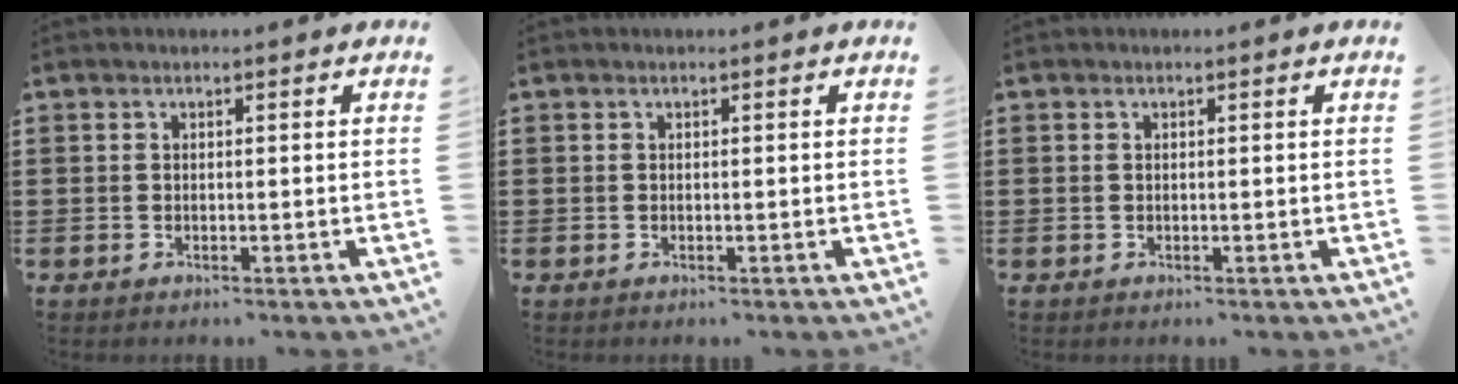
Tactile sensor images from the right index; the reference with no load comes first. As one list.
[{"total": 0.0}, {"total": 0.0}]